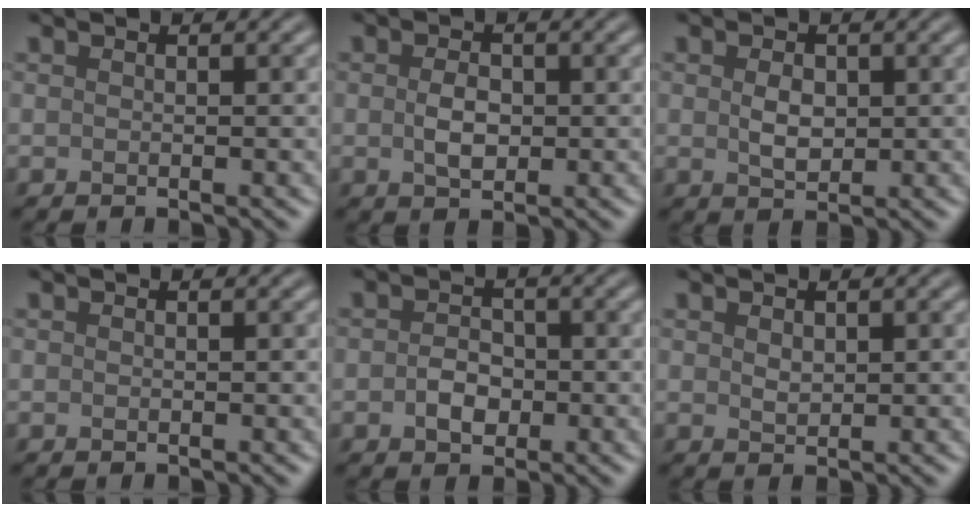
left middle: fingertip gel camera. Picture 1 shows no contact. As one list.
[{"total": 2.5, "force": [-0.1, 1.6, 2.0], "torque": [-0.039, -0.001, -0.001]}, {"total": 2.3, "force": [0.2, 1.5, 1.7], "torque": [-0.035, -0.002, 0.007]}, {"total": 0.0}, {"total": 2.5, "force": [-0.6, 1.8, 1.6], "torque": [-0.028, 0.000, -0.015]}, {"total": 1.1, "force": [0.5, 0.7, 0.7], "torque": [-0.014, -0.002, 0.012]}]